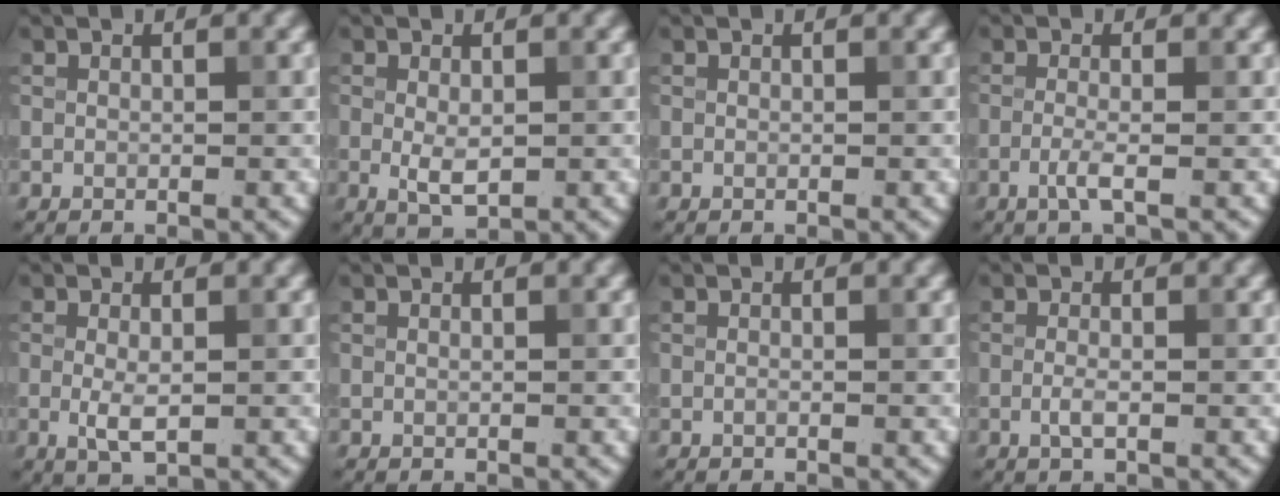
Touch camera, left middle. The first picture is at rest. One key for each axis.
{"total": 2.3, "fx": -0.1, "fy": 1.1, "fz": 2.0, "tx": -0.040, "ty": -0.005, "tz": 0.002}
{"total": 0.0}
{"total": 1.9, "fx": -0.7, "fy": 0.4, "fz": 1.7, "tx": -0.034, "ty": 0.001, "tz": -0.021}
{"total": 2.2, "fx": -0.2, "fy": 0.7, "fz": 2.0, "tx": -0.042, "ty": -0.005, "tz": -0.003}
{"total": 0.0}
{"total": 0.0}
{"total": 1.3, "fx": -0.3, "fy": 0.3, "fz": 1.2, "tx": -0.027, "ty": -0.001, "tz": -0.010}